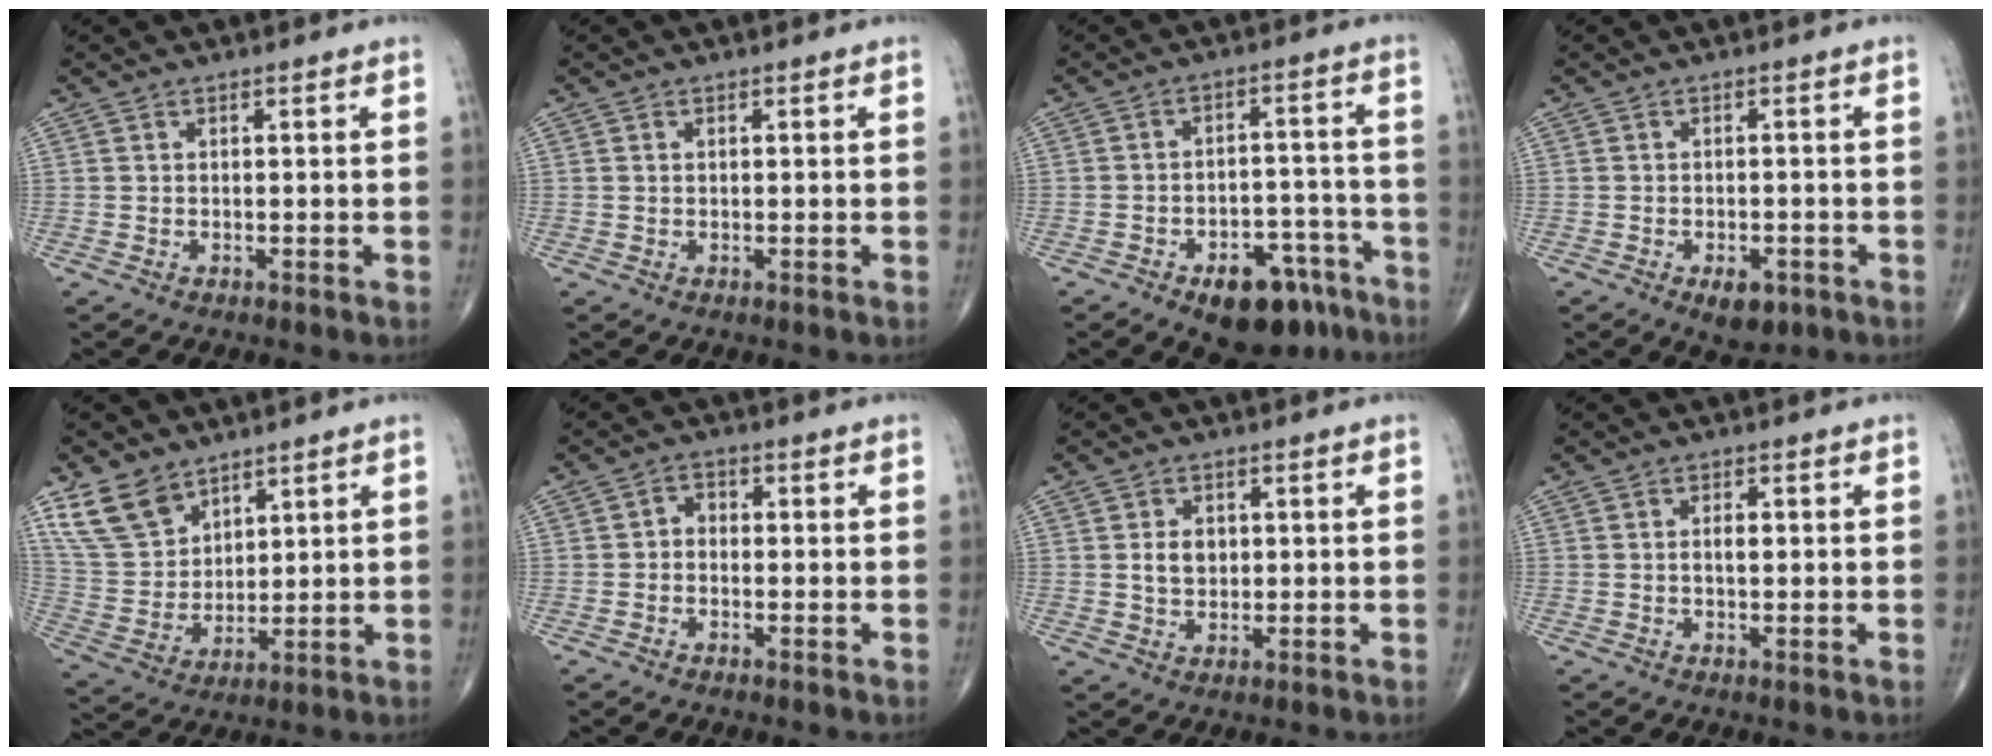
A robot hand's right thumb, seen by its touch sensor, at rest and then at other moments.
{"total": 0.5, "force": [0.1, 0.4, 0.3], "torque": [-0.007, 0.000, 0.003]}
{"total": 12.9, "force": [-8.2, 6.8, 7.3], "torque": [-0.065, 0.064, -0.112]}
{"total": 4.7, "force": [-2.3, 2.6, 3.2], "torque": [-0.038, 0.006, -0.026]}
{"total": 10.8, "force": [7.2, 6.9, 4.2], "torque": [-0.066, -0.032, 0.155]}
{"total": 2.3, "force": [-0.4, 1.9, 1.3], "torque": [-0.002, 0.012, -0.018]}
{"total": 4.1, "force": [0.6, 3.1, 2.6], "torque": [-0.031, -0.002, 0.013]}
{"total": 2.1, "force": [0.1, 1.0, 1.9], "torque": [-0.031, 0.001, -0.001]}